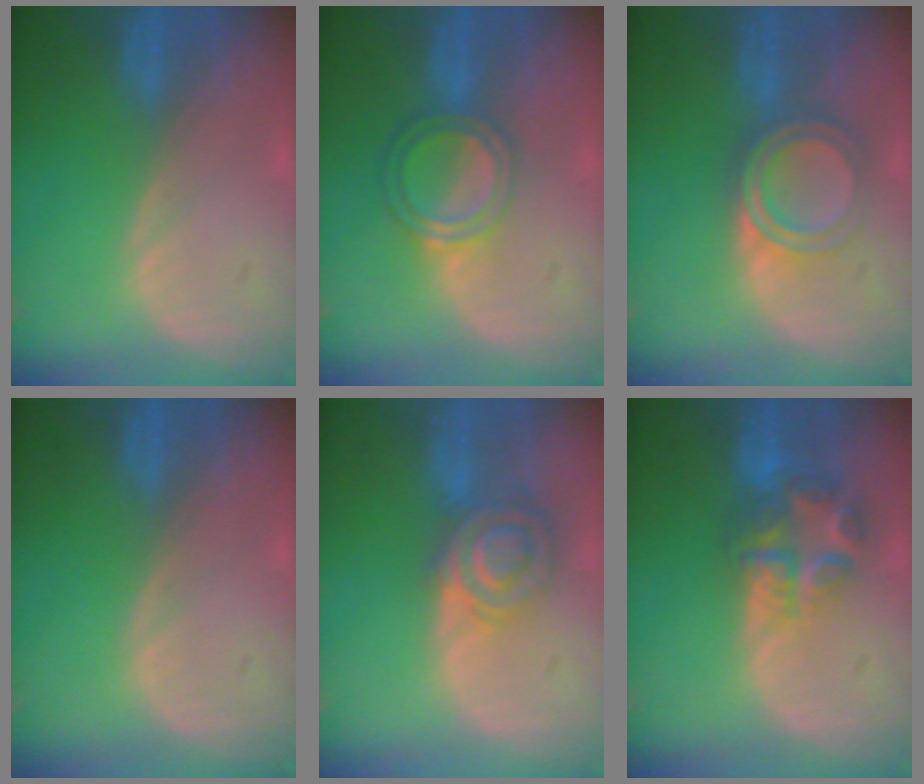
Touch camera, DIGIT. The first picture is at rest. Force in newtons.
{"total": 5.1, "press": 4.6, "slide": 2.1}
{"total": 6.0, "press": 5.2, "slide": 3.0}
{"total": 0.0}
{"total": 7.3, "press": 6.1, "slide": 4.0}
{"total": 6.9, "press": 6.5, "slide": 2.2}